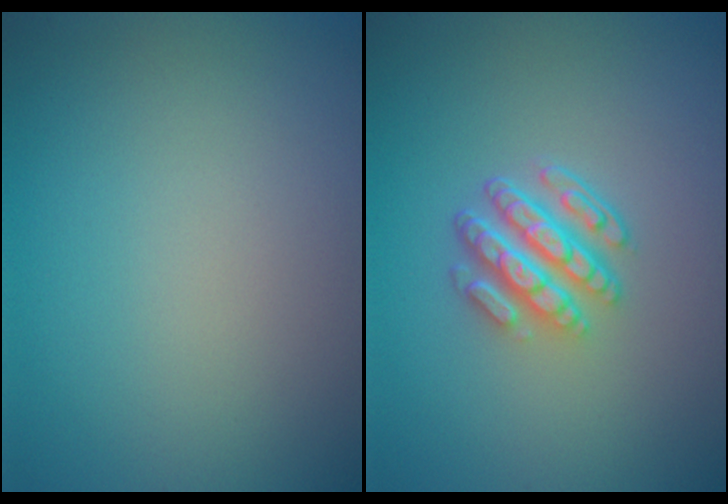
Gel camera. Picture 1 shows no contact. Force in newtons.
{"total": 4.6, "press": 3.3, "slide": 3.1}